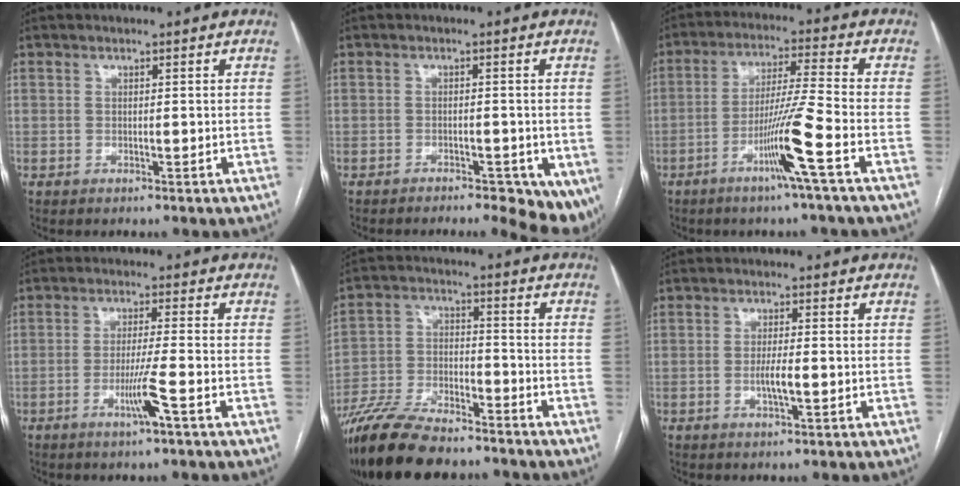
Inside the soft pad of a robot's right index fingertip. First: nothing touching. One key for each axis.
{"total": 10.8, "fx": -7.2, "fy": 5.1, "fz": 6.3, "tx": -0.083, "ty": -0.015, "tz": -0.088}
{"total": 9.3, "fx": -4.3, "fy": -1.9, "fz": 8.0, "tx": -0.150, "ty": -0.007, "tz": -0.084}
{"total": 5.0, "fx": -2.3, "fy": -0.9, "fz": 4.4, "tx": -0.081, "ty": -0.011, "tz": -0.043}
{"total": 13.2, "fx": -11.3, "fy": 3.8, "fz": 5.6, "tx": -0.108, "ty": -0.009, "tz": -0.200}
{"total": 2.7, "fx": -0.7, "fy": 0.2, "fz": 2.7, "tx": -0.054, "ty": -0.003, "tz": -0.011}